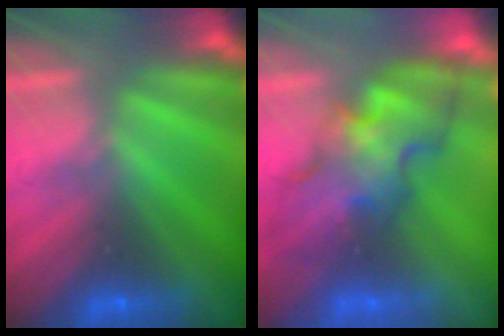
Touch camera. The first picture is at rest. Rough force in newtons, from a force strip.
{"total": 3.8}